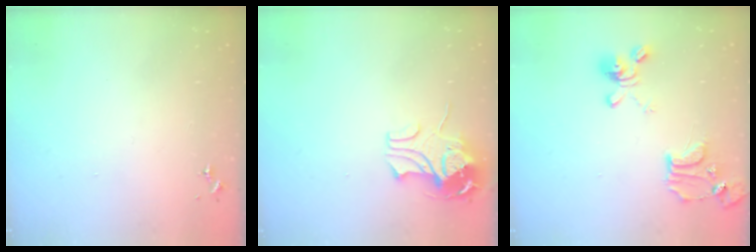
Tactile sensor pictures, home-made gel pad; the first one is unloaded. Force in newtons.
{"total": 9.8, "press": 9.7, "slide": 1.2}
{"total": 15.3, "press": 15.3, "slide": 1.1}